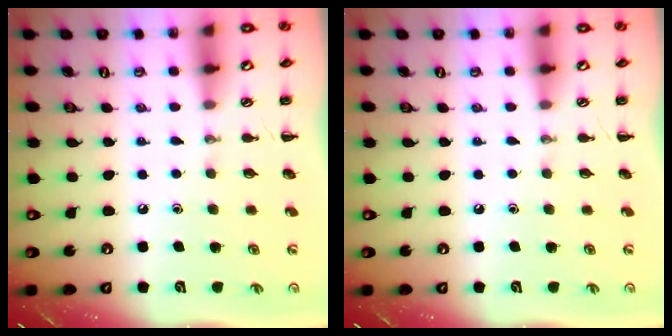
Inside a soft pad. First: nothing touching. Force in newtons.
{"total": 0.0}